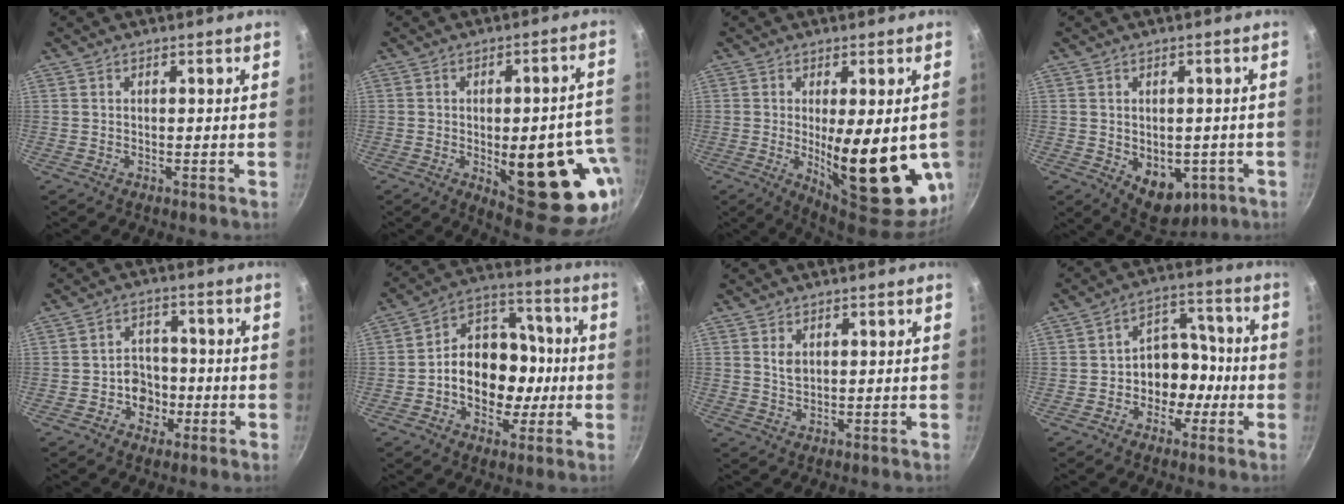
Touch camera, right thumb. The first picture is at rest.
{"total": 22.2, "force": [-5.4, 9.1, 19.6], "torque": [-0.188, 0.009, -0.055]}
{"total": 19.8, "force": [-2.3, 6.7, 18.5], "torque": [-0.236, -0.031, -0.016]}
{"total": 9.3, "force": [-2.4, 6.4, 6.4], "torque": [-0.049, -0.005, -0.014]}
{"total": 6.4, "force": [-2.1, 5.4, 2.7], "torque": [-0.003, 0.022, -0.037]}
{"total": 16.1, "force": [-2.3, 12.3, 10.2], "torque": [-0.111, 0.037, -0.047]}
{"total": 2.4, "force": [0.9, 1.5, 1.6], "torque": [-0.027, -0.006, 0.018]}
{"total": 11.2, "force": [-2.8, 8.7, 6.4], "torque": [-0.035, 0.049, -0.048]}